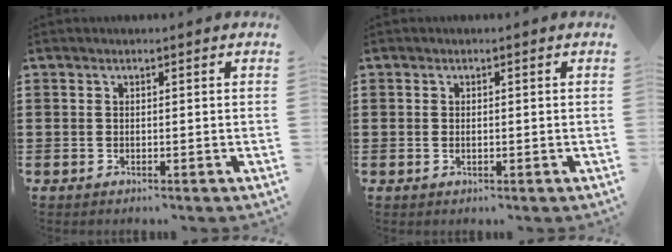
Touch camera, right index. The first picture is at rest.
{"total": 0.8, "force": [0.0, 0.4, 0.7], "torque": [-0.014, 0.002, 0.000]}